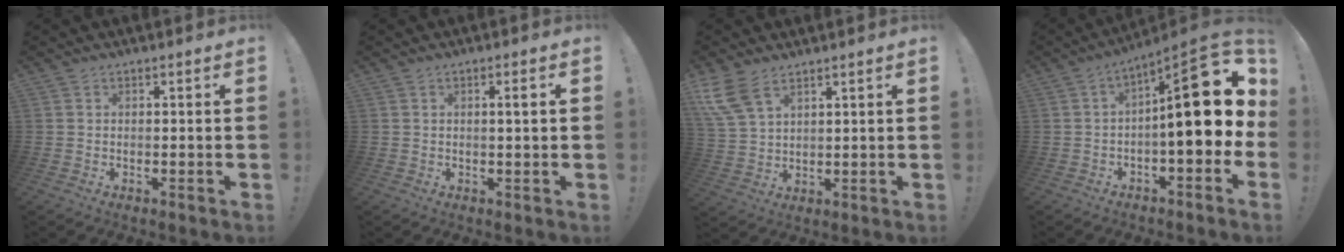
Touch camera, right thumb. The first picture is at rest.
{"total": 2.6, "force": [0.4, -0.2, 2.5], "torque": [-0.032, -0.005, 0.001]}
{"total": 9.1, "force": [5.8, 4.4, 5.5], "torque": [-0.121, -0.023, 0.116]}
{"total": 20.3, "force": [2.2, 5.8, 19.3], "torque": [-0.268, -0.013, 0.036]}